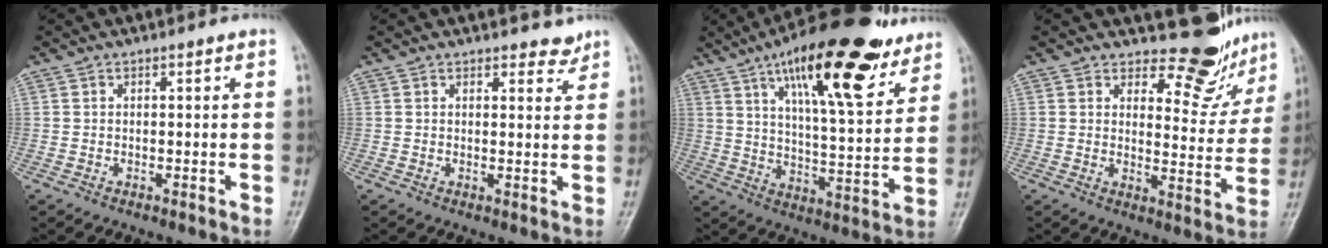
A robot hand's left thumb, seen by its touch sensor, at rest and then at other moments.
{"total": 2.4, "force": [2.2, 1.0, 0.2], "torque": [0.013, -0.019, 0.021]}
{"total": 22.4, "force": [13.6, 6.7, 16.4], "torque": [-0.228, -0.049, 0.214]}
{"total": 9.4, "force": [8.6, 3.6, 1.4], "torque": [0.014, -0.087, 0.104]}